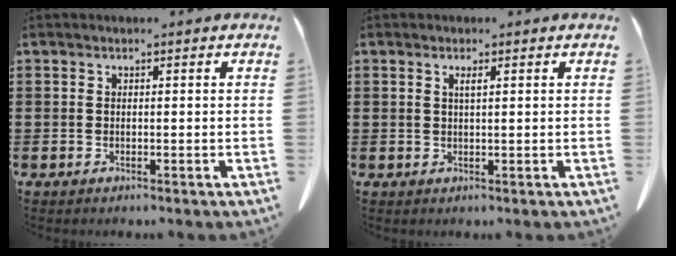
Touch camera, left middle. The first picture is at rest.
{"total": 1.1, "force": [0.5, 0.1, 1.0], "torque": [-0.021, 0.000, 0.009]}